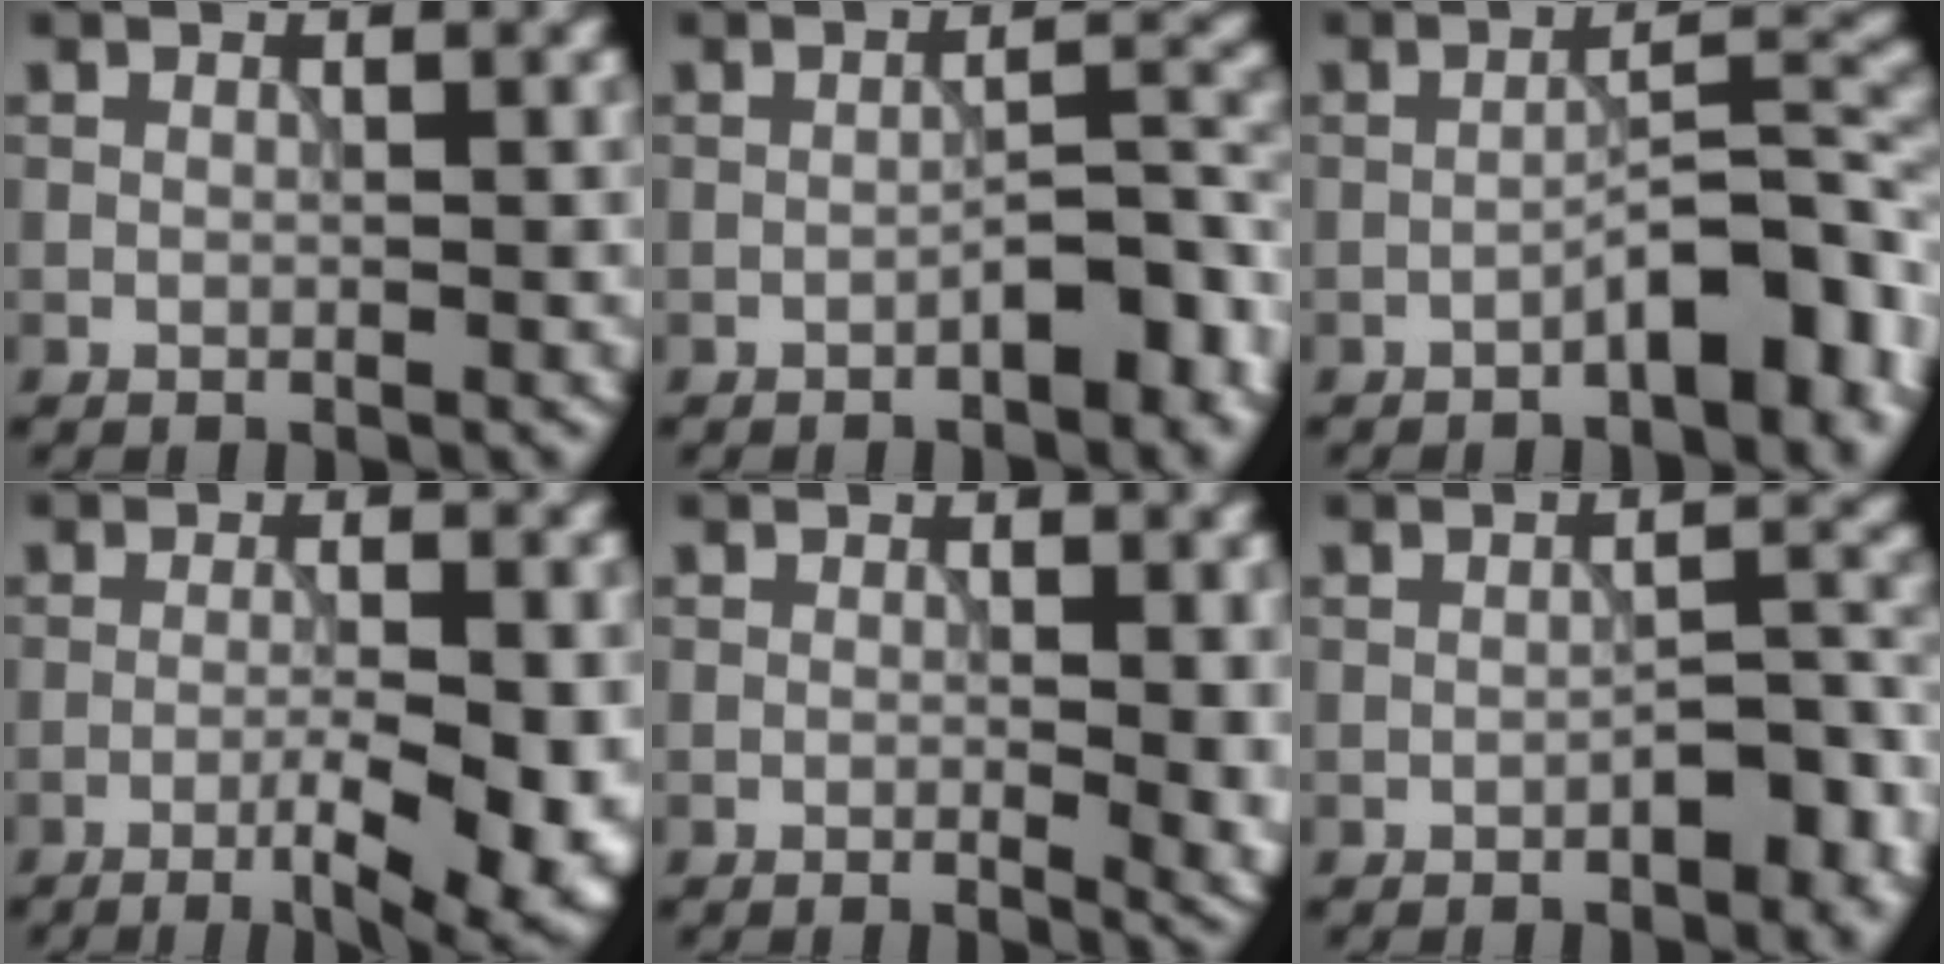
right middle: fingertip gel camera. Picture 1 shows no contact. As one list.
[{"total": 4.2, "force": [-2.4, 1.3, 3.2], "torque": [-0.042, 0.014, -0.037]}, {"total": 6.4, "force": [-3.5, 1.8, 5.0], "torque": [-0.066, 0.023, -0.056]}, {"total": 7.2, "force": [-2.9, 1.7, 6.3], "torque": [-0.096, -0.007, -0.039]}, {"total": 4.3, "force": [0.0, 1.6, 4.0], "torque": [-0.041, -0.007, 0.001]}, {"total": 3.8, "force": [-2.1, 1.4, 2.8], "torque": [-0.036, 0.011, -0.032]}]